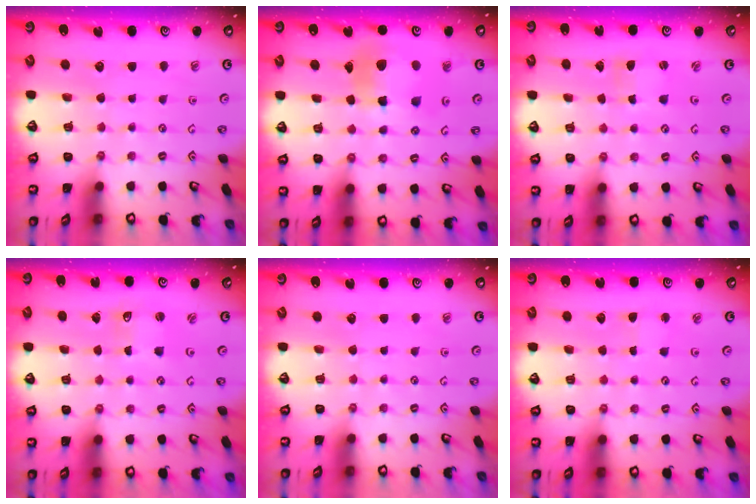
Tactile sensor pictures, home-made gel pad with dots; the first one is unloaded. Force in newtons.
{"total": 12.1, "press": 12.0, "slide": 1.5}
{"total": 1.6, "press": 1.6, "slide": 0.2}
{"total": 1.0, "press": 1.0, "slide": 0.2}
{"total": 0.0}
{"total": 1.9, "press": 1.9, "slide": 0.2}